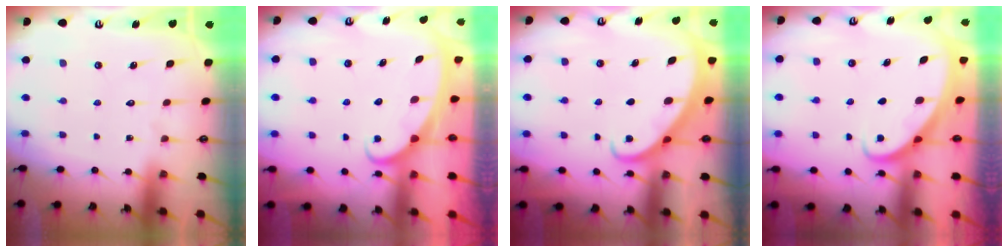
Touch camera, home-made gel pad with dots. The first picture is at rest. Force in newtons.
{"total": 2.4, "press": 2.4, "slide": 0.4}
{"total": 2.6, "press": 2.6, "slide": 0.1}
{"total": 2.6, "press": 2.6, "slide": 0.2}